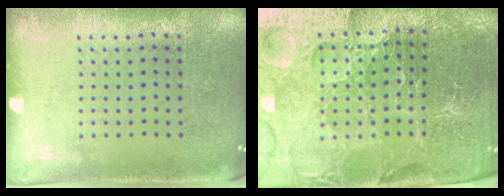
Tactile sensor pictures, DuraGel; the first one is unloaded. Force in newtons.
{"total": 4.4, "press": 4.3, "slide": 1.1}